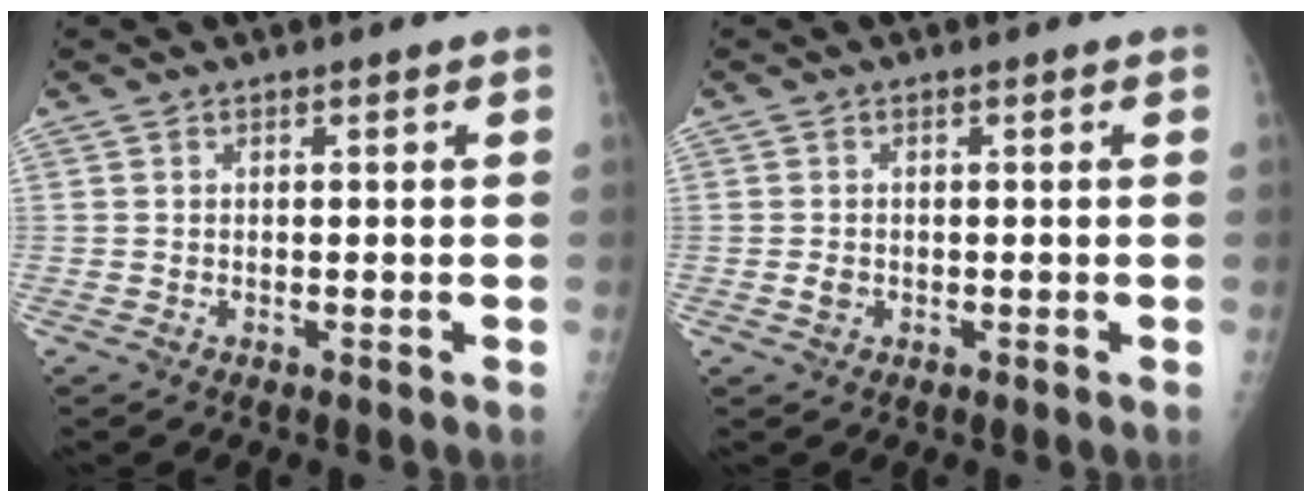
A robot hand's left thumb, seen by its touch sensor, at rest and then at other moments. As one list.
[{"total": 1.3, "force": [-0.2, 1.1, 0.7], "torque": [-0.009, 0.001, -0.002]}]